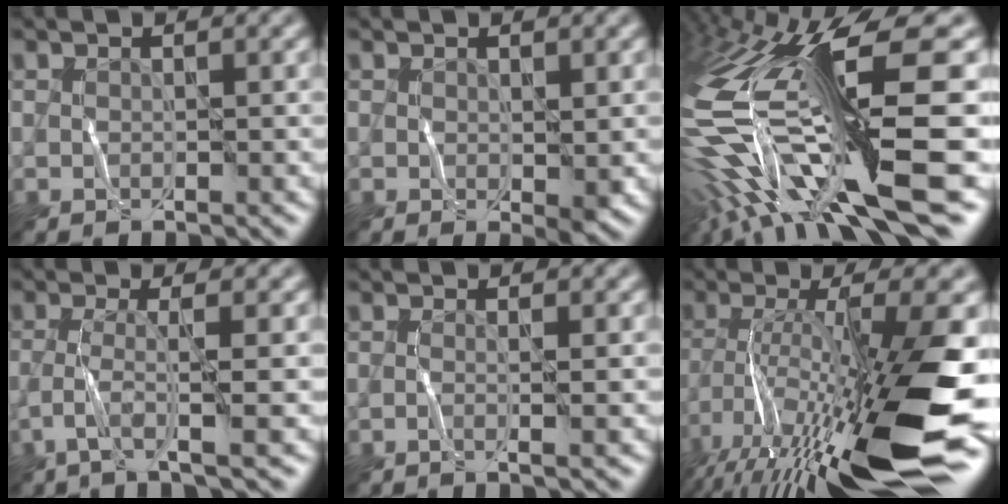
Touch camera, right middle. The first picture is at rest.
{"total": 0.9, "force": [0.0, -0.2, 0.9], "torque": [-0.016, 0.001, 0.007]}
{"total": 15.4, "force": [-2.1, 3.0, 15.0], "torque": [-0.290, 0.004, -0.012]}
{"total": 2.7, "force": [-1.4, 0.0, 2.4], "torque": [-0.051, 0.004, -0.026]}
{"total": 1.2, "force": [-0.3, 0.3, 1.1], "torque": [-0.011, 0.004, -0.018]}
{"total": 15.2, "force": [-7.3, 2.5, 13.1], "torque": [-0.244, -0.004, -0.111]}